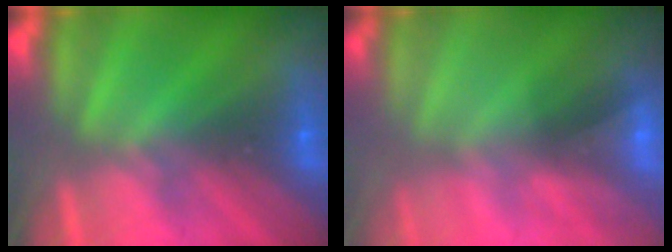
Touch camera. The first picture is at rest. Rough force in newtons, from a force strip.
{"total": 2.3}